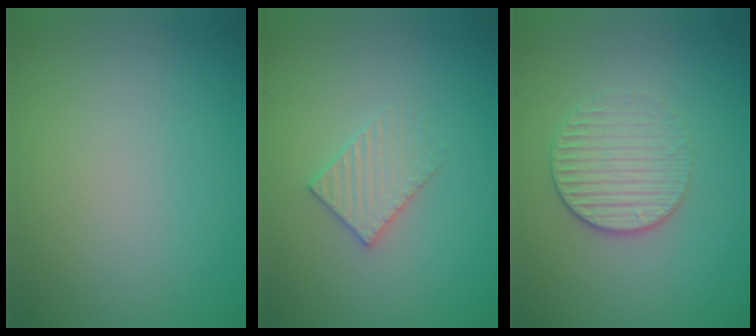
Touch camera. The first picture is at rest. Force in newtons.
{"total": 2.3, "press": 2.2, "slide": 0.3}
{"total": 3.1, "press": 2.7, "slide": 1.5}